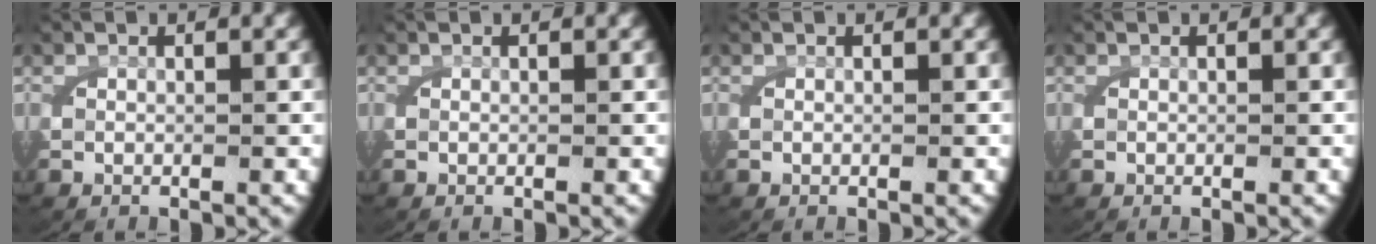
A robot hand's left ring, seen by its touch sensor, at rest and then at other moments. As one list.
[{"total": 0.0}, {"total": 0.0}, {"total": 0.0}]